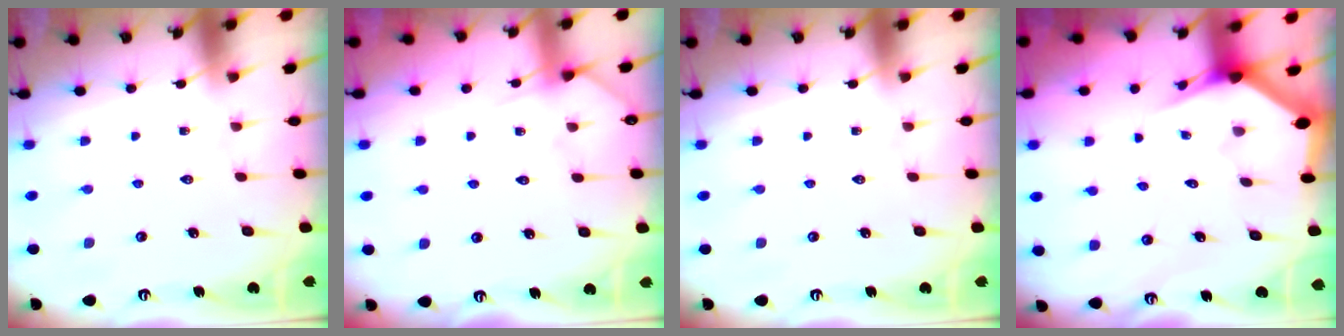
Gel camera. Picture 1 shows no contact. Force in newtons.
{"total": 3.4, "press": 3.4, "slide": 0.4}
{"total": 0.0}
{"total": 2.6, "press": 2.6, "slide": 0.0}